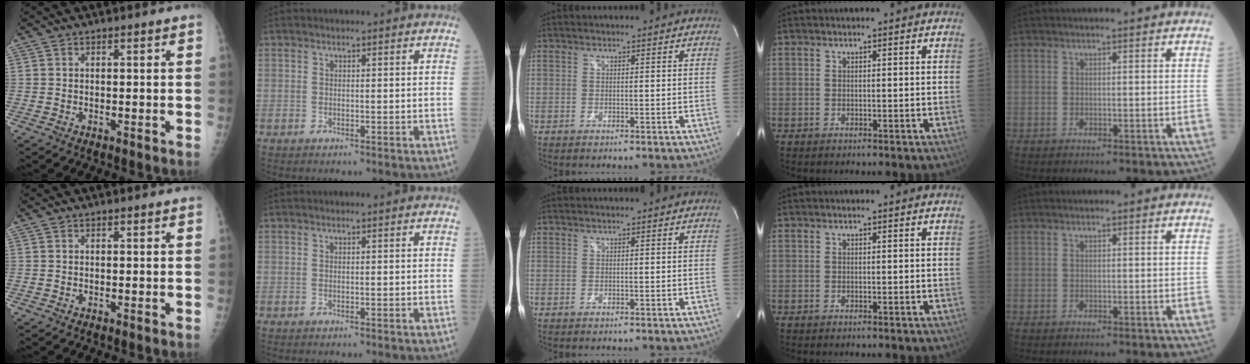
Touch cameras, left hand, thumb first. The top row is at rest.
{}